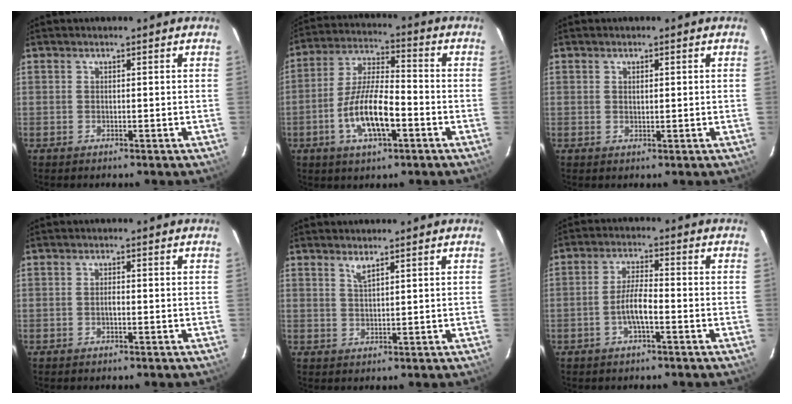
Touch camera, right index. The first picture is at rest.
{"total": 12.3, "force": [-4.4, 3.9, 10.8], "torque": [-0.221, -0.001, -0.081]}
{"total": 1.1, "force": [0.4, 0.5, 0.9], "torque": [-0.014, 0.003, 0.007]}
{"total": 1.1, "force": [-0.4, 0.3, 1.0], "torque": [-0.019, 0.002, -0.007]}
{"total": 1.9, "force": [1.5, 0.2, 1.1], "torque": [-0.023, -0.001, 0.027]}
{"total": 5.2, "force": [-2.0, 1.0, 4.7], "torque": [-0.095, 0.006, -0.039]}